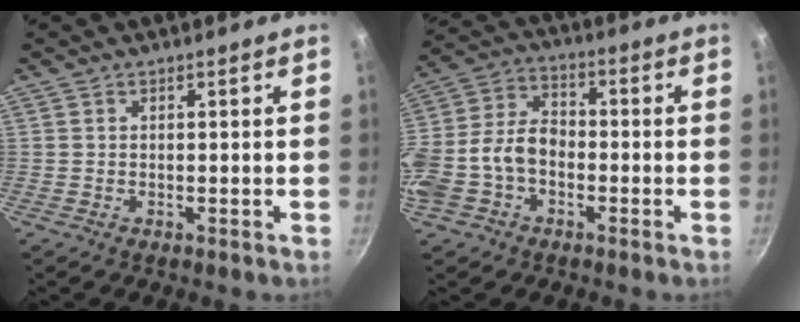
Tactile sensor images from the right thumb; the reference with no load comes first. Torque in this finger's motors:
{"motor_torque": [2.24, 2.20, 1.48, -0.98, 0.65]}